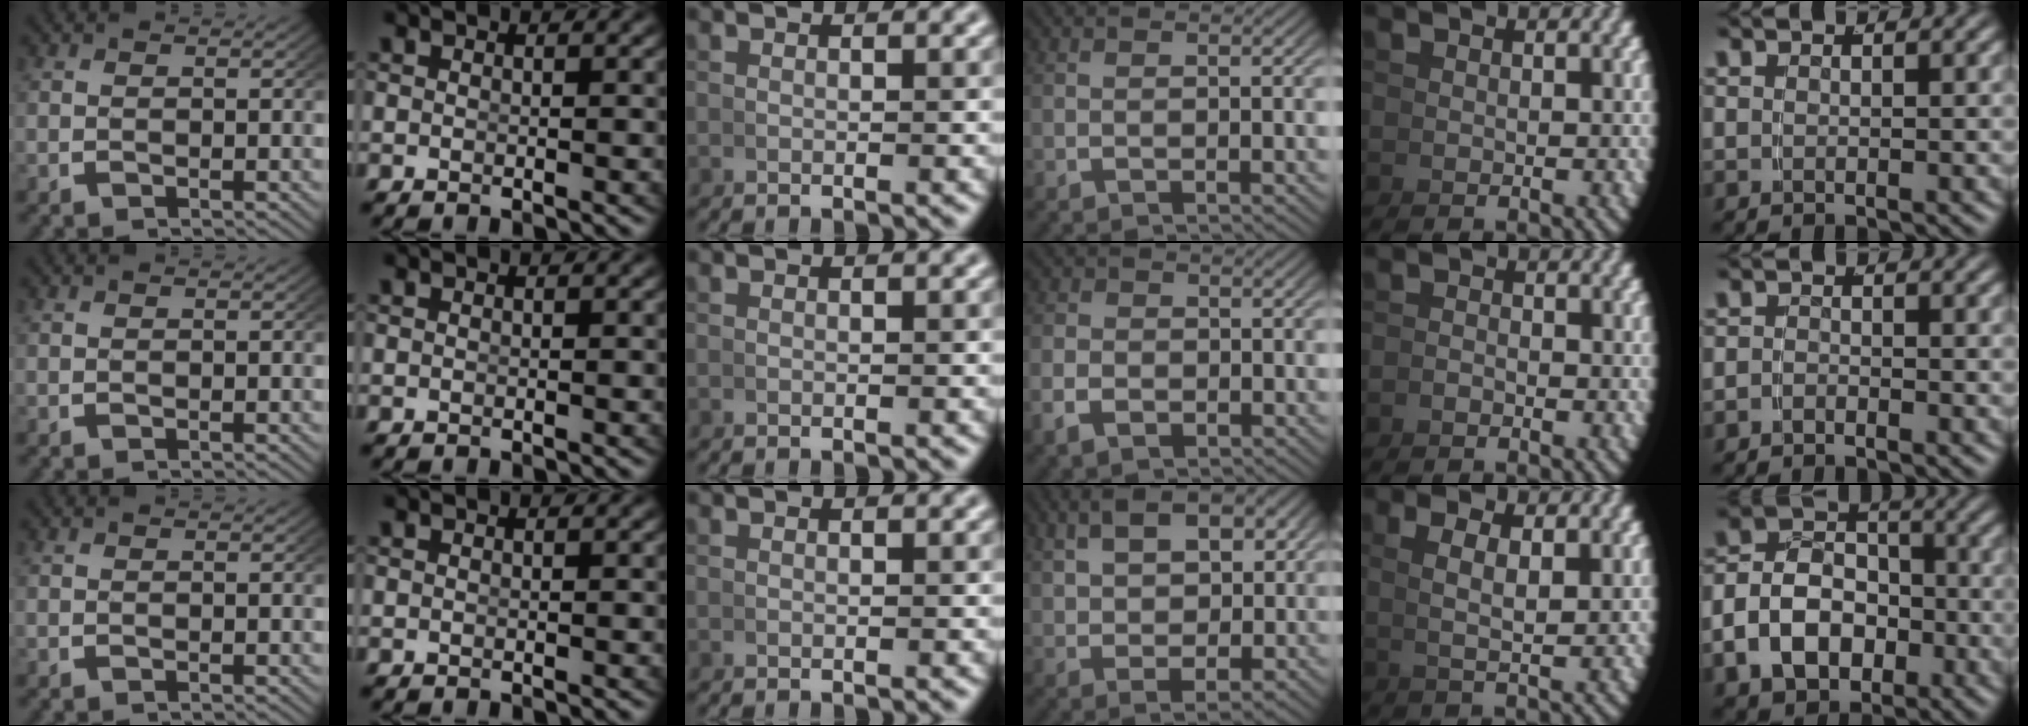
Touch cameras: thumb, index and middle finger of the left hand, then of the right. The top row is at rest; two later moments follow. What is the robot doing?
{"motion": "lift_and_place", "object": "hoodie"}